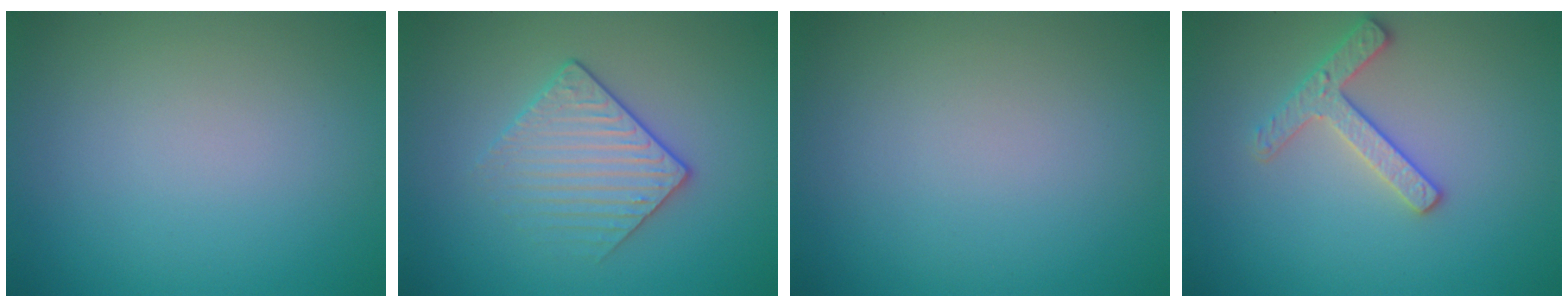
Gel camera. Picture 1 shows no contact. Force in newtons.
{"total": 3.1, "press": 2.8, "slide": 1.2}
{"total": 0.0}
{"total": 2.5, "press": 2.4, "slide": 0.4}